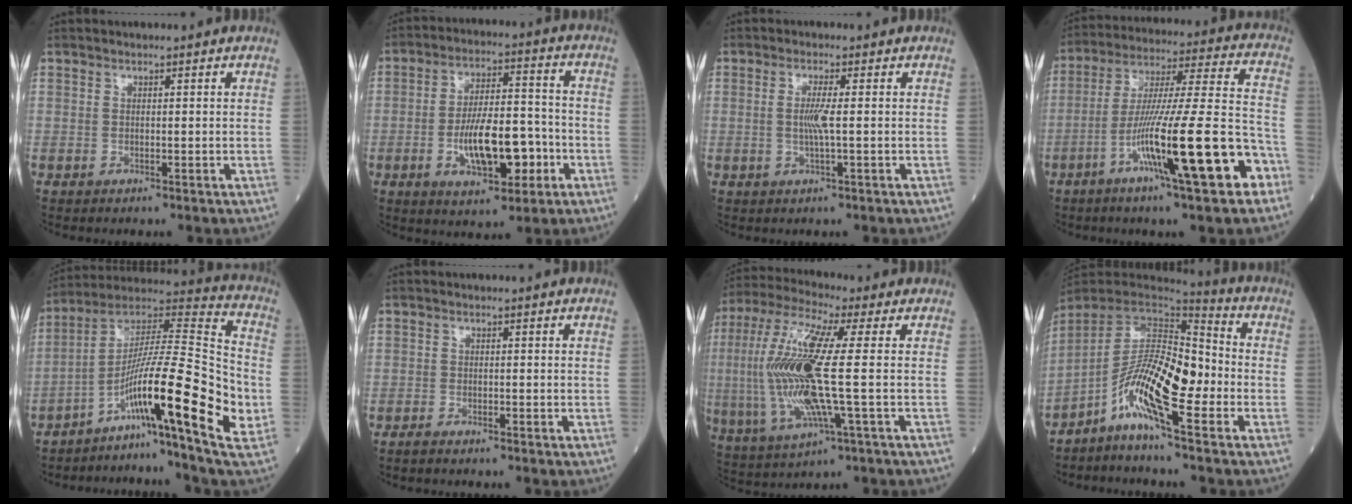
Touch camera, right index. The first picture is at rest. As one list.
[{"total": 12.0, "force": [-3.6, 4.4, 10.6], "torque": [-0.191, 0.014, -0.055]}, {"total": 3.0, "force": [0.0, -0.1, 3.0], "torque": [-0.061, -0.002, 0.002]}, {"total": 20.0, "force": [-8.9, 1.3, 17.9], "torque": [-0.294, -0.009, -0.146]}, {"total": 20.7, "force": [-6.1, 0.7, 19.8], "torque": [-0.326, 0.001, -0.110]}, {"total": 1.2, "force": [-1.1, 0.1, 0.4], "torque": [-0.016, -0.003, -0.020]}, {"total": 16.5, "force": [-0.4, 1.6, 16.4], "torque": [-0.364, 0.007, -0.010]}, {"total": 11.9, "force": [-4.7, 1.8, 10.8], "torque": [-0.200, 0.012, -0.090]}]